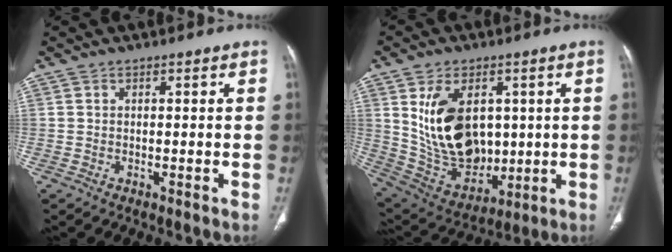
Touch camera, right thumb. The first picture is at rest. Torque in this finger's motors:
{"motor_torque": [-0.62, 1.70, 1.25, 0.21, 0.12]}